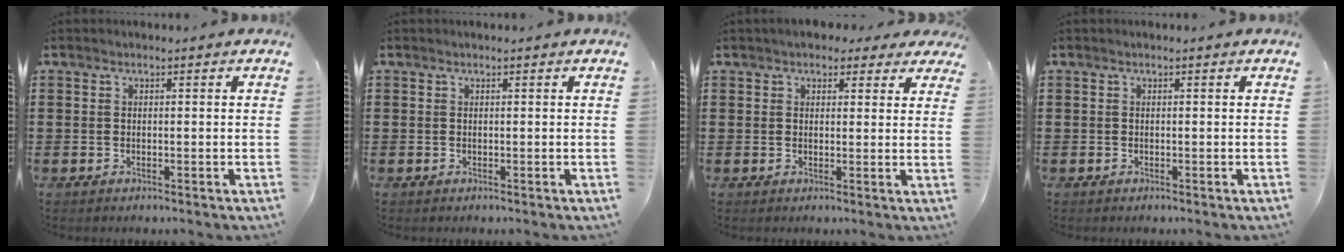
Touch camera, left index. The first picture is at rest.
{"total": 0.0}
{"total": 3.2, "force": [2.6, 1.4, 1.1], "torque": [-0.022, 0.001, 0.046]}
{"total": 0.0}